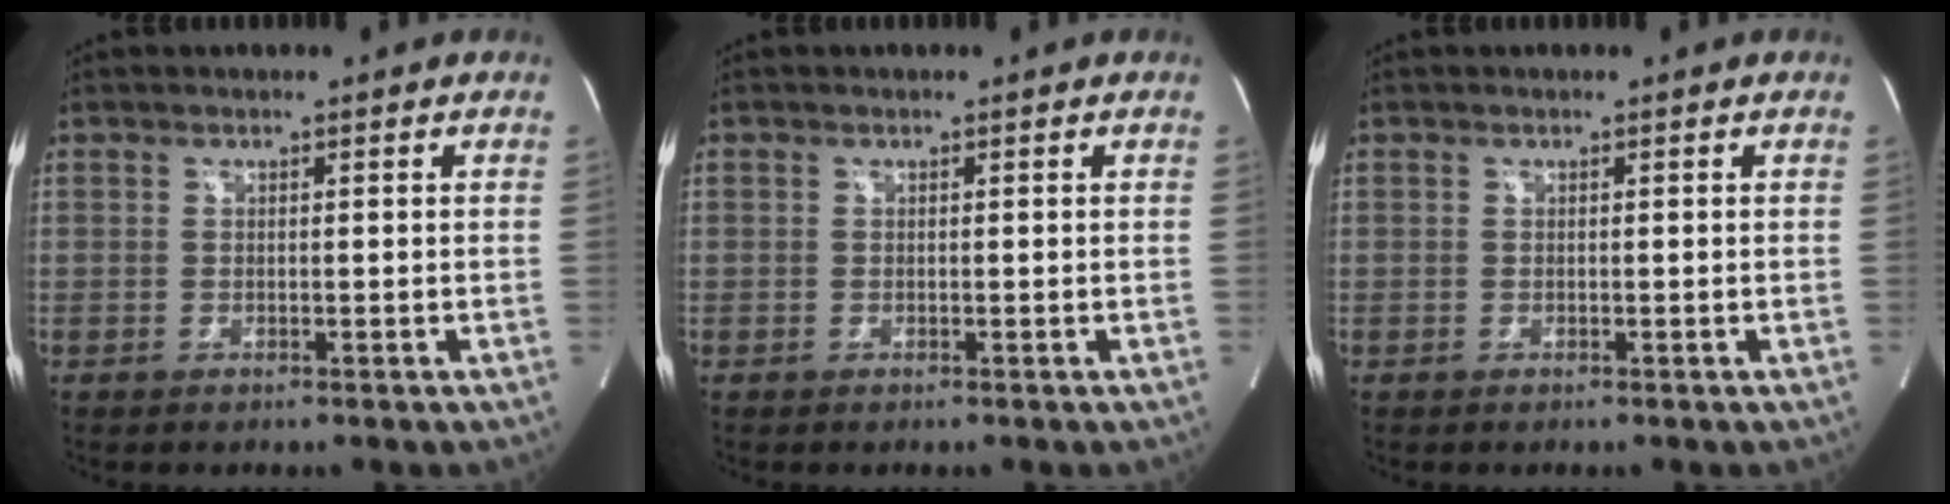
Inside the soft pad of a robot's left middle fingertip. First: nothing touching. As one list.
[{"total": 0.0}, {"total": 0.0}]